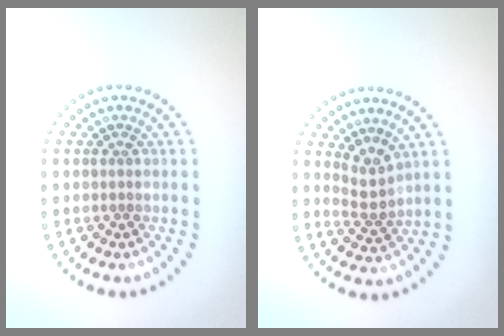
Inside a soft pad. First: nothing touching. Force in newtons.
{"total": 2.1, "press": 1.6, "slide": 1.4}